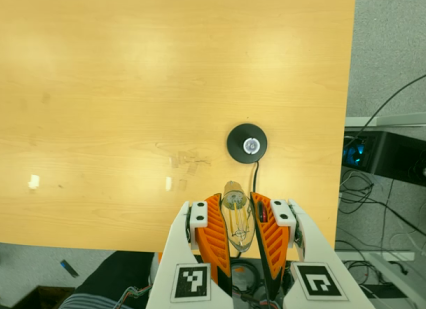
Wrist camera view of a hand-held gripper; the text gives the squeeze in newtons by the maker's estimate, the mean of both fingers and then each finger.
{"total": 23.5, "left": 25.6, "right": 21.4}